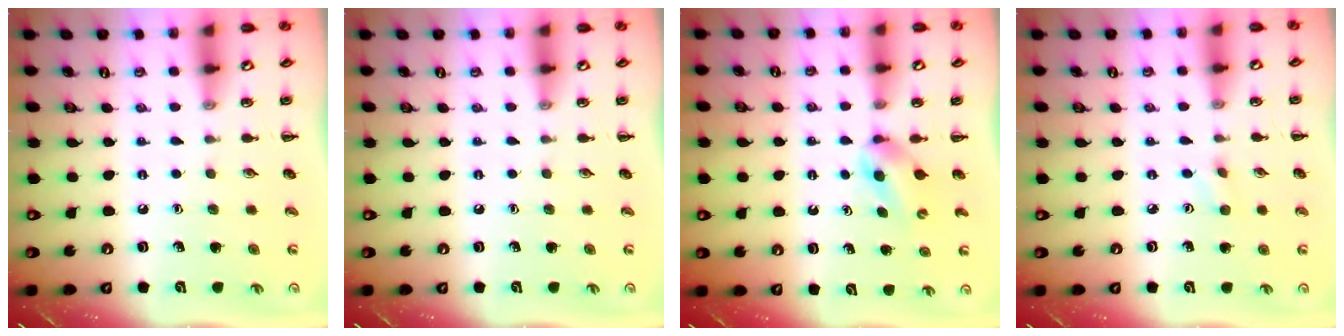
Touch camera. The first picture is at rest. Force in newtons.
{"total": 0.0}
{"total": 2.8, "press": 2.5, "slide": 1.3}
{"total": 2.3, "press": 2.2, "slide": 0.8}